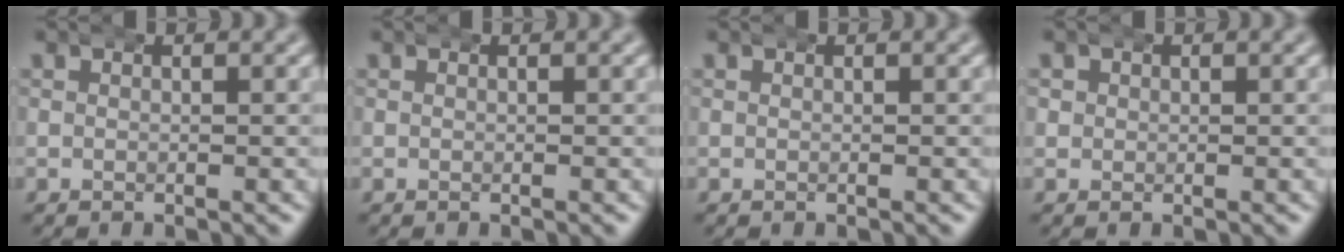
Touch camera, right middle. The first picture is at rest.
{"total": 0.0}
{"total": 0.0}
{"total": 1.5, "force": [0.2, 1.5, 0.5], "torque": [-0.013, -0.003, 0.005]}